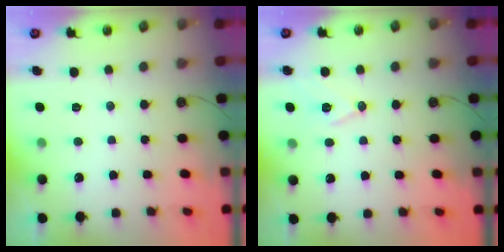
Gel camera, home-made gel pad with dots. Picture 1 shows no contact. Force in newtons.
{"total": 9.6, "press": 9.0, "slide": 3.5}